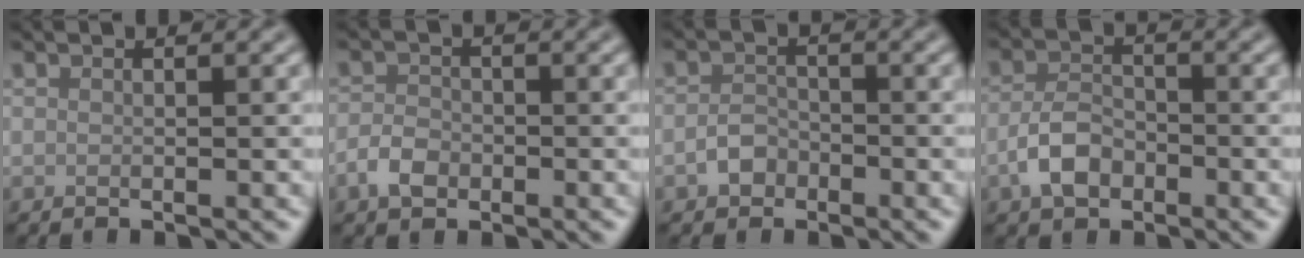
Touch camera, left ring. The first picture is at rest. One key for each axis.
{"total": 2.5, "fx": -1.2, "fy": 1.8, "fz": 1.4, "tx": -0.024, "ty": 0.002, "tz": -0.030}
{"total": 2.1, "fx": -1.2, "fy": 1.5, "fz": 0.9, "tx": -0.013, "ty": 0.005, "tz": -0.027}
{"total": 3.6, "fx": -1.8, "fy": 2.2, "fz": 2.1, "tx": -0.039, "ty": 0.006, "tz": -0.042}